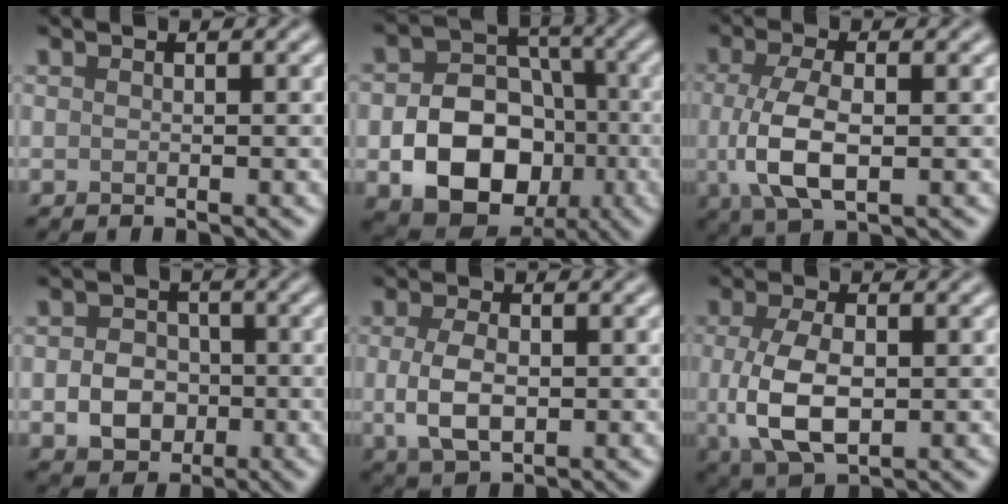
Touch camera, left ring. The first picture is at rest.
{"total": 10.0, "force": [-2.8, 7.5, 6.0], "torque": [-0.097, -0.012, -0.047]}
{"total": 5.8, "force": [-0.4, 2.6, 5.2], "torque": [-0.118, -0.005, -0.008]}
{"total": 4.2, "force": [-0.9, 3.5, 2.3], "torque": [-0.035, 0.001, -0.018]}
{"total": 4.5, "force": [-0.3, 2.7, 3.6], "torque": [-0.077, -0.004, -0.004]}
{"total": 6.6, "force": [-0.4, 3.6, 5.5], "torque": [-0.124, -0.008, -0.006]}